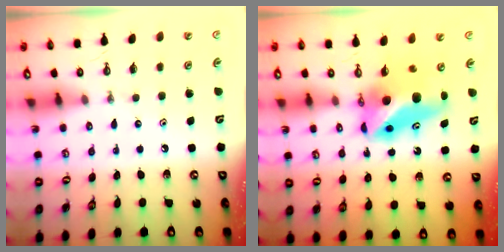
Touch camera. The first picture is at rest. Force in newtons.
{"total": 9.1, "press": 8.9, "slide": 1.6}